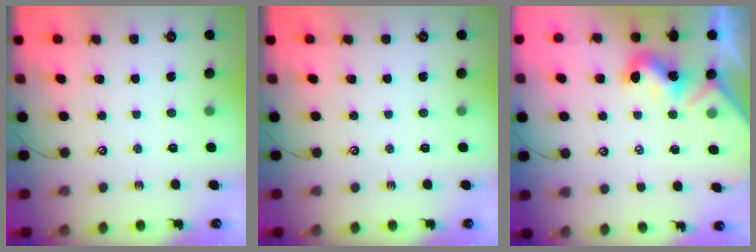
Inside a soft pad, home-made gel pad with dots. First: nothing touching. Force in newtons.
{"total": 0.0}
{"total": 1.9, "press": 1.9, "slide": 0.3}